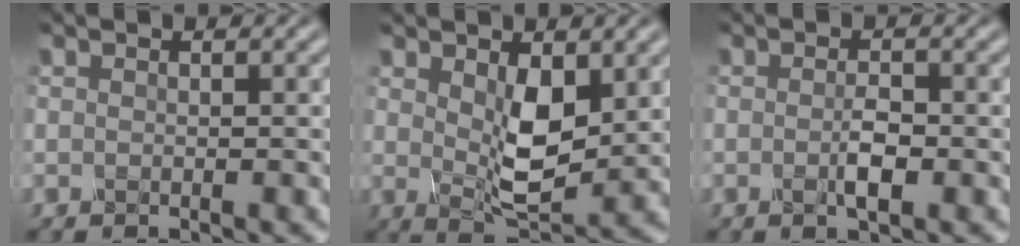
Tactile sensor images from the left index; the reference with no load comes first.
{"total": 4.4, "force": [1.1, 2.0, 3.7], "torque": [-0.077, -0.004, 0.027]}
{"total": 1.5, "force": [-0.4, 0.3, 1.4], "torque": [-0.033, 0.005, -0.008]}